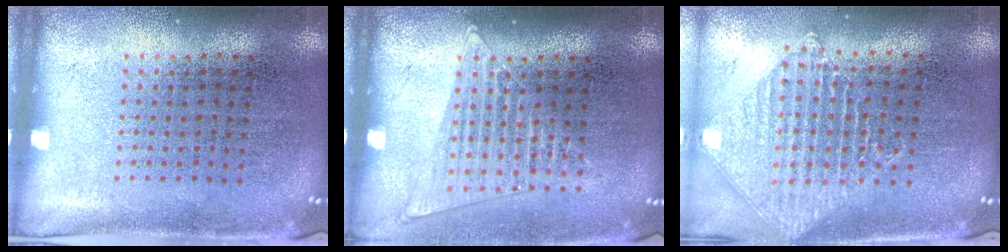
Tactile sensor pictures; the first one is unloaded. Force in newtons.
{"total": 1.5, "press": 1.3, "slide": 0.6}
{"total": 1.3, "press": 1.2, "slide": 0.5}